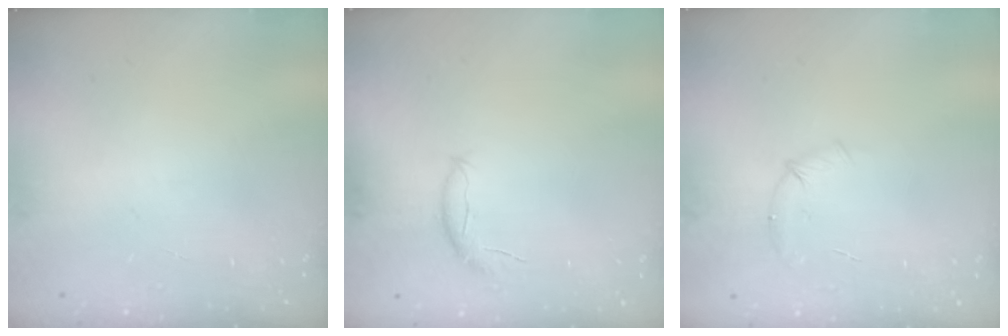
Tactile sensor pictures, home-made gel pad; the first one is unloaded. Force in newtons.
{"total": 7.5, "press": 7.5, "slide": 0.9}
{"total": 6.3, "press": 6.2, "slide": 1.3}